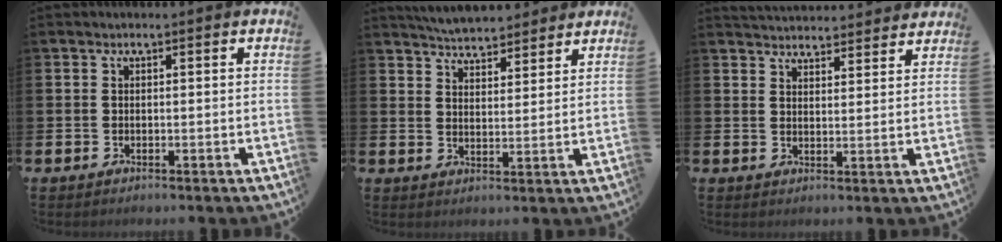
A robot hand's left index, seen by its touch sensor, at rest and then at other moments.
{"total": 5.1, "force": [5.0, 0.7, 0.2], "torque": [-0.019, -0.027, 0.091]}
{"total": 4.3, "force": [4.2, 0.6, -0.1], "torque": [-0.008, -0.025, 0.077]}